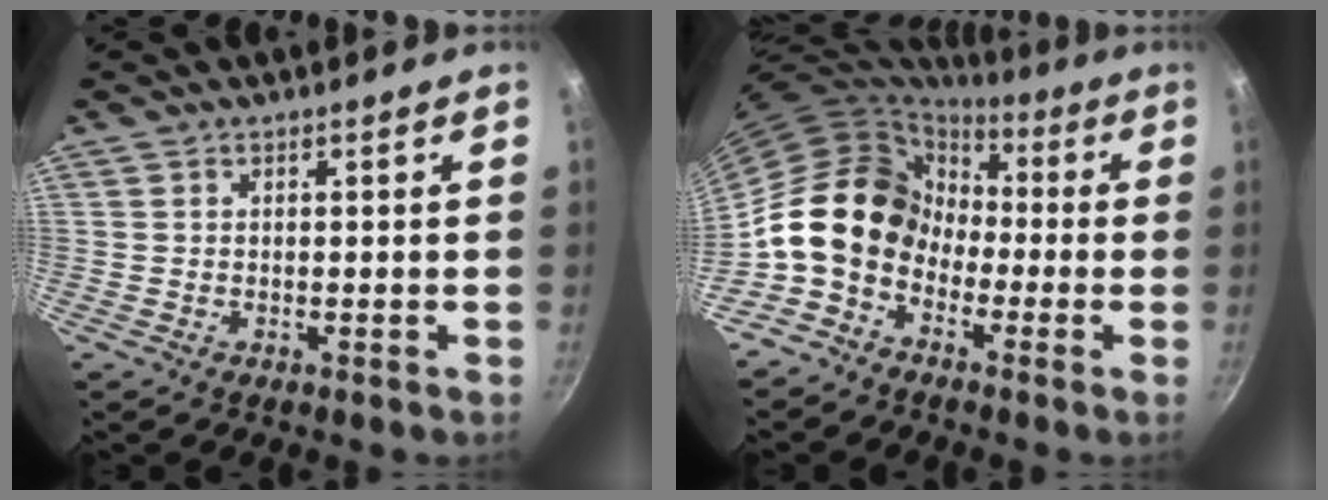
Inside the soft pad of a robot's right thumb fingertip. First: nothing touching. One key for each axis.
{"total": 13.5, "fx": -2.3, "fy": 10.8, "fz": 7.8, "tx": -0.093, "ty": 0.042, "tz": -0.057}